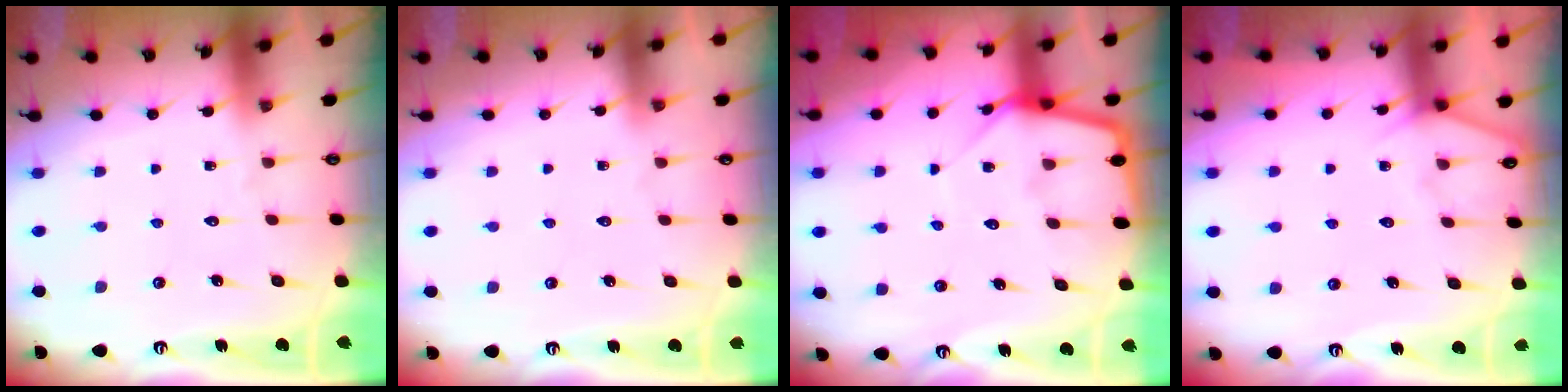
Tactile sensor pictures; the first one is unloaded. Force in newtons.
{"total": 1.6, "press": 1.5, "slide": 0.3}
{"total": 5.6, "press": 5.6, "slide": 0.4}
{"total": 5.2, "press": 5.1, "slide": 0.6}